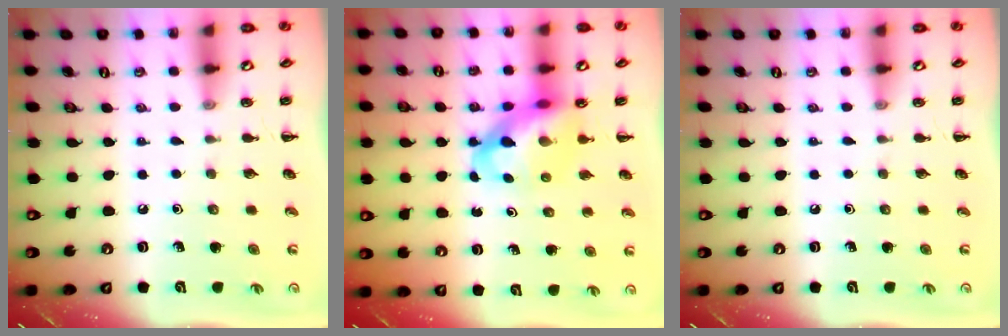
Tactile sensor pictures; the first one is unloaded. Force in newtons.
{"total": 12.0, "press": 11.6, "slide": 3.3}
{"total": 0.0}